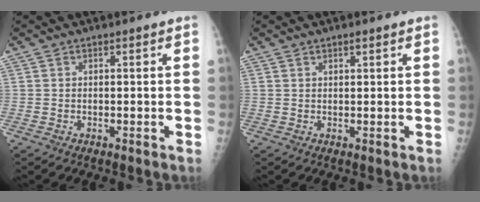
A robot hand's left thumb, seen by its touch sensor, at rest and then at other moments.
{"total": 1.0, "force": [0.7, 0.4, 0.6], "torque": [-0.004, -0.003, 0.011]}